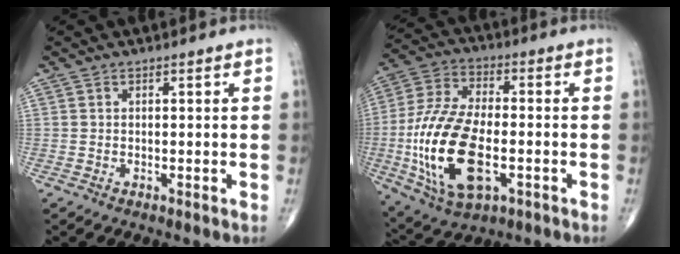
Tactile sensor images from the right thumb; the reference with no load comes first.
{"total": 20.3, "force": [-4.3, 10.3, 17.0], "torque": [-0.352, 0.009, -0.070]}